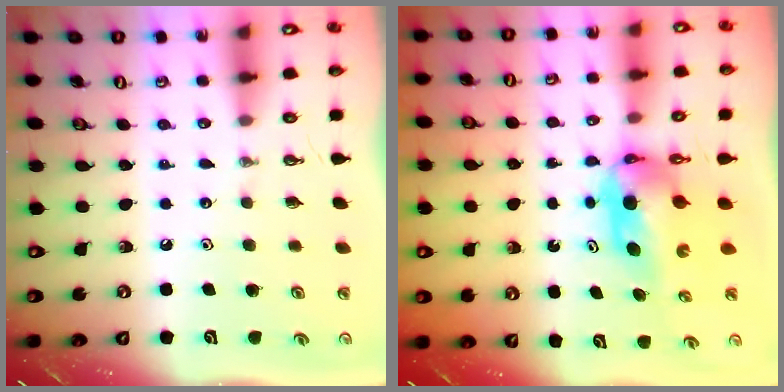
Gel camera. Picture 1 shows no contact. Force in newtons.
{"total": 5.4, "press": 5.4, "slide": 0.5}